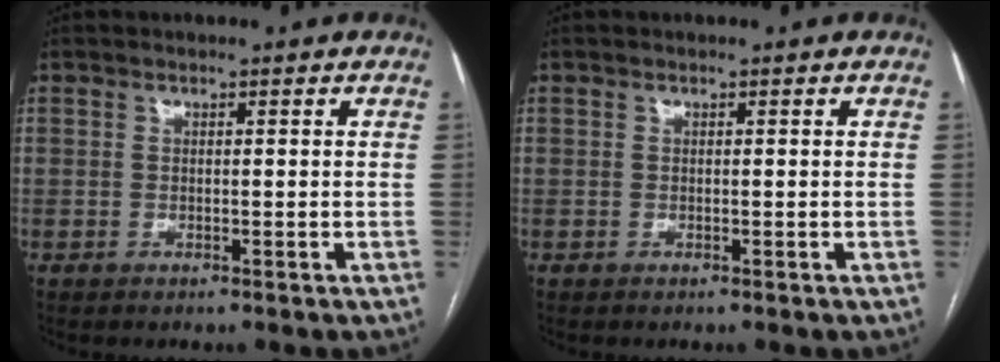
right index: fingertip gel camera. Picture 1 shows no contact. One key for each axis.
{"total": 0.0}